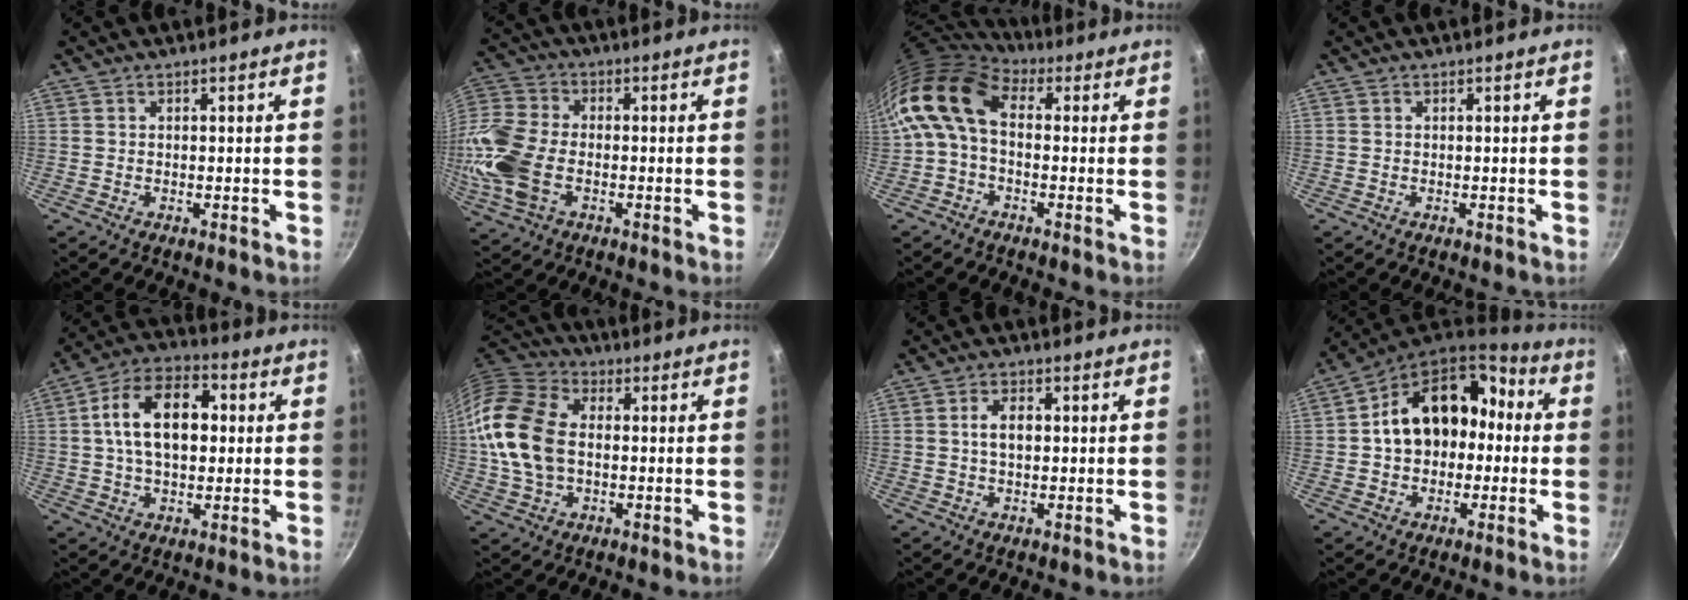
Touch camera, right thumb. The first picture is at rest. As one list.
[{"total": 15.1, "force": [-3.3, 9.7, 11.1], "torque": [-0.242, 0.020, -0.076]}, {"total": 11.2, "force": [0.8, 7.2, 8.5], "torque": [-0.154, 0.024, -0.005]}, {"total": 0.0}, {"total": 15.4, "force": [2.1, 9.7, 11.8], "torque": [-0.169, 0.024, 0.019]}, {"total": 16.6, "force": [0.2, 11.4, 12.0], "torque": [-0.224, 0.023, -0.006]}, {"total": 4.2, "force": [0.4, 2.6, 3.3], "torque": [-0.046, 0.010, 0.004]}, {"total": 18.3, "force": [1.0, 13.8, 12.0], "torque": [-0.164, 0.057, 0.007]}]